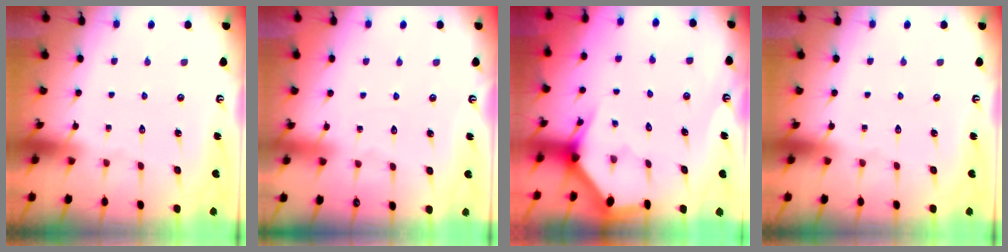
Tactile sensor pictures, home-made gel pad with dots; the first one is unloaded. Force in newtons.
{"total": 3.1, "press": 3.1, "slide": 0.5}
{"total": 3.1, "press": 3.1, "slide": 0.0}
{"total": 0.0}